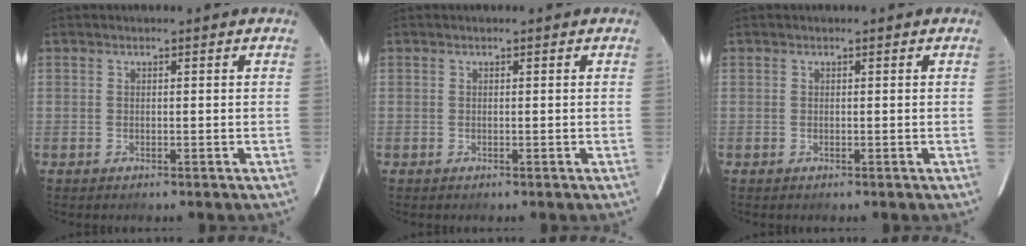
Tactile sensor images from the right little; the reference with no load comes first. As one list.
[{"total": 0.0}, {"total": 0.0}]